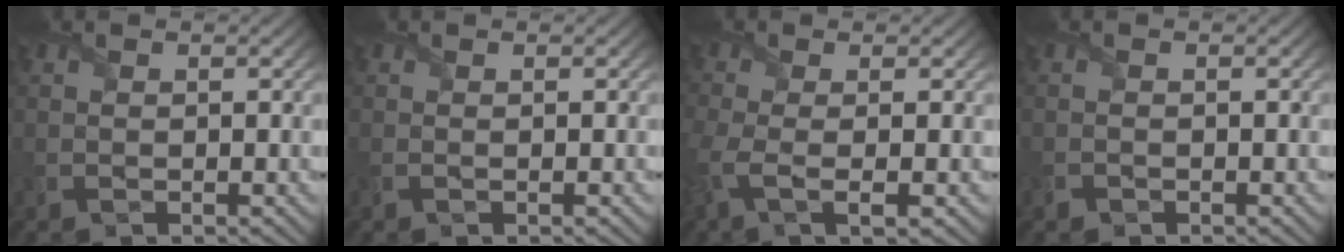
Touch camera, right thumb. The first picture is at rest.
{"total": 0.0}
{"total": 4.2, "force": [-1.3, 1.4, 3.7], "torque": [-0.103, -0.011, -0.030]}
{"total": 0.7, "force": [-0.6, 0.4, -0.1], "torque": [0.002, -0.004, -0.012]}